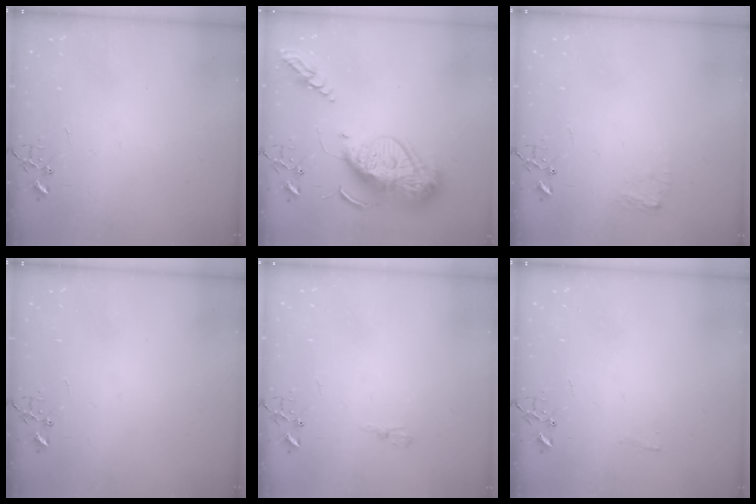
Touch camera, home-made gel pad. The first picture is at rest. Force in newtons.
{"total": 19.6, "press": 19.5, "slide": 1.9}
{"total": 6.6, "press": 6.6, "slide": 0.2}
{"total": 0.0}
{"total": 4.8, "press": 4.8, "slide": 0.5}
{"total": 3.4, "press": 3.4, "slide": 0.4}